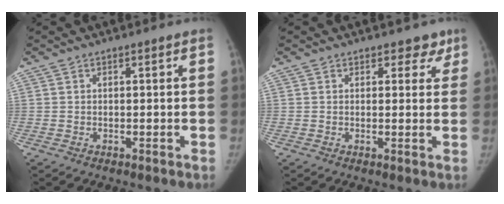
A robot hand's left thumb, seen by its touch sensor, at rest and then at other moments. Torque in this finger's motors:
{"motor_torque": [-0.21, -0.09, 0.20, 0.21, -0.03]}